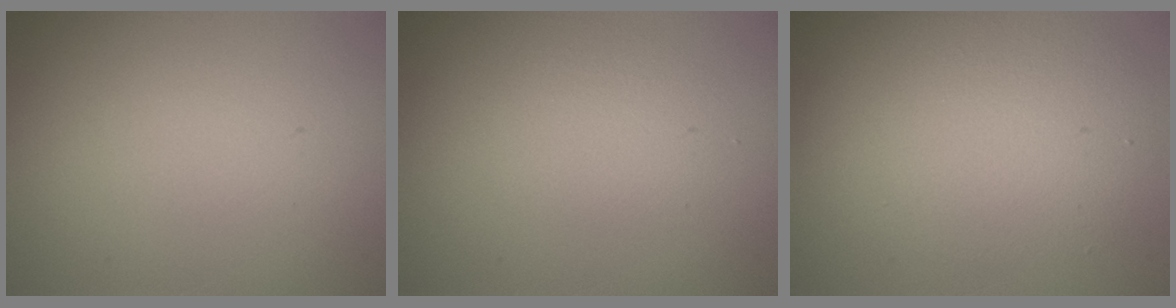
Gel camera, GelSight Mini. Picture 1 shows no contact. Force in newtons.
{"total": 1.8, "press": 1.8, "slide": 0.1}
{"total": 5.6, "press": 5.6, "slide": 0.3}